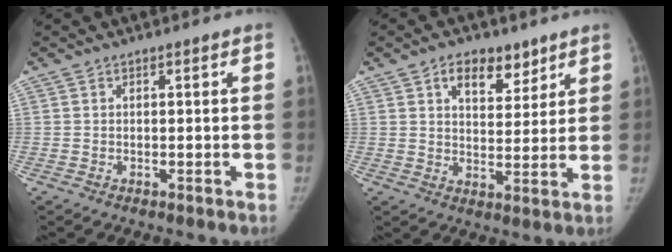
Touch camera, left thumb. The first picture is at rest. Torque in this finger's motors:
{"motor_torque": [0.56, -0.18, 0.74, -0.93, 0.11]}